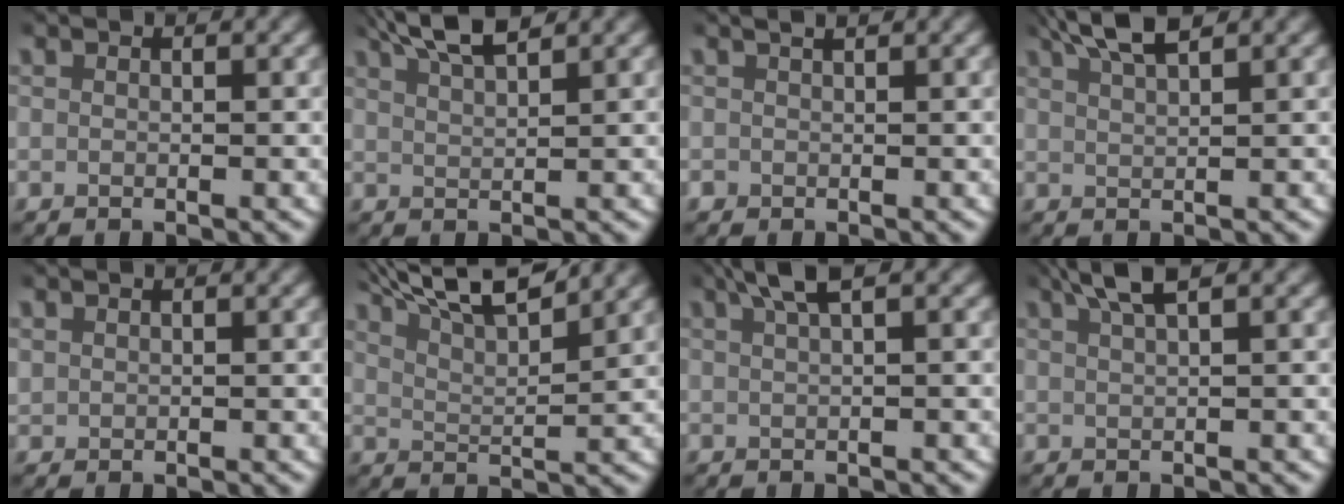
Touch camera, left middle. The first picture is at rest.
{"total": 4.4, "force": [3.7, 0.7, 2.2], "torque": [-0.047, 0.005, 0.068]}
{"total": 0.8, "force": [0.3, 0.7, 0.1], "torque": [-0.005, 0.000, 0.008]}
{"total": 3.9, "force": [3.3, 0.6, 2.1], "torque": [-0.045, 0.007, 0.058]}
{"total": 0.9, "force": [0.6, 0.7, 0.3], "torque": [-0.011, 0.004, 0.014]}
{"total": 8.3, "force": [6.8, 2.0, 4.3], "torque": [-0.078, 0.014, 0.107]}
{"total": 3.2, "force": [2.2, 0.6, 2.3], "torque": [-0.041, 0.012, 0.035]}
{"total": 3.4, "force": [2.5, 0.4, 2.2], "torque": [-0.042, 0.010, 0.043]}